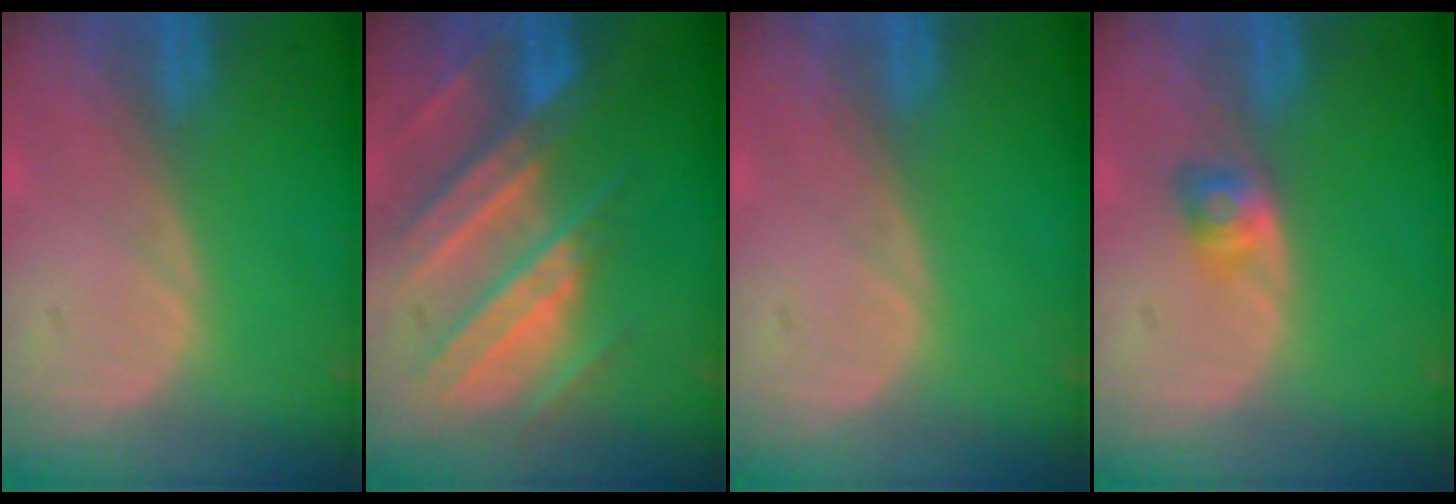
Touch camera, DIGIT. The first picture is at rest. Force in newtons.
{"total": 10.6, "press": 9.4, "slide": 4.8}
{"total": 0.0}
{"total": 2.7, "press": 2.4, "slide": 1.1}